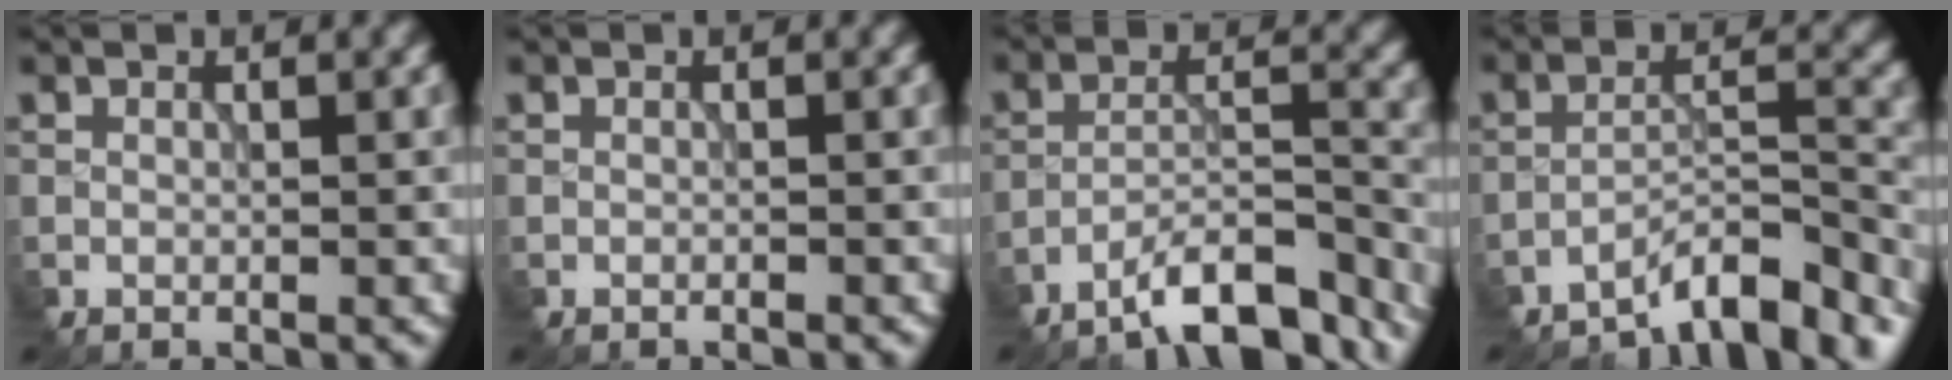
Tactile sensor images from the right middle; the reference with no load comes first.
{"total": 0.0}
{"total": 8.6, "force": [-7.3, 2.0, 4.1], "torque": [-0.058, 0.008, -0.122]}
{"total": 6.7, "force": [-6.0, 1.3, 2.7], "torque": [-0.034, 0.005, -0.099]}